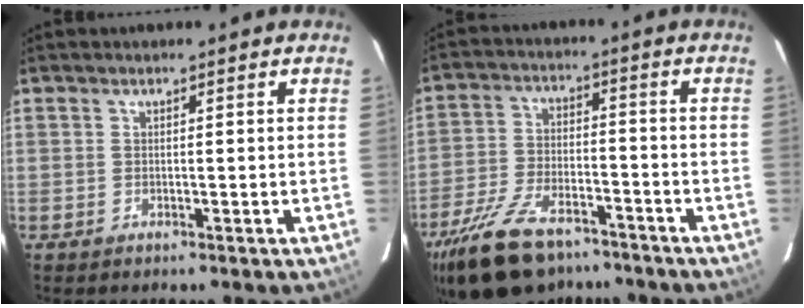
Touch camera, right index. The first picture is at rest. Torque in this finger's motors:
{"motor_torque": [1.04, -1.10, 0.67, 0.16]}